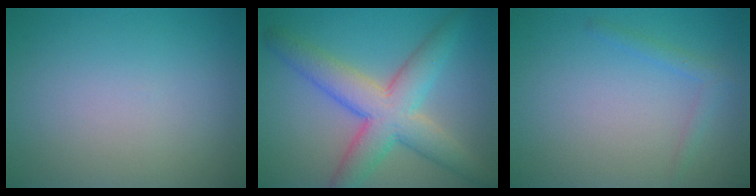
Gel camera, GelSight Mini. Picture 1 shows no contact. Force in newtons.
{"total": 7.4, "press": 7.4, "slide": 0.4}
{"total": 1.3, "press": 1.3, "slide": 0.1}